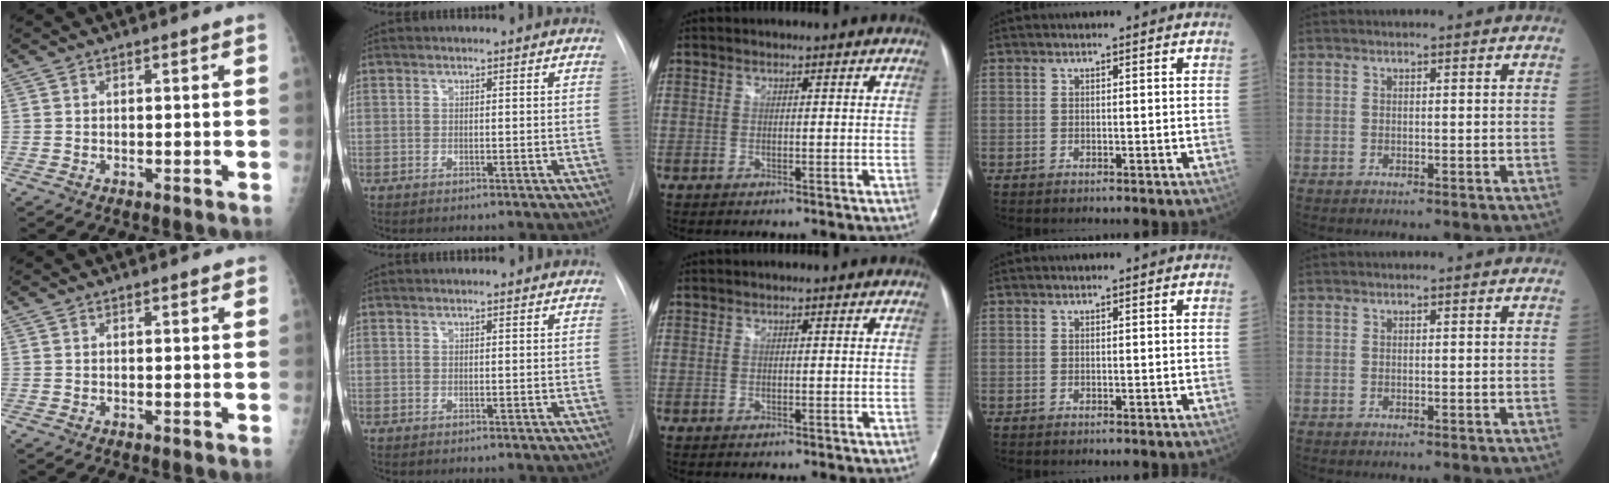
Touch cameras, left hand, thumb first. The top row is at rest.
{"thumb": {"total": 1.0, "force": [0.7, 0.4, 0.6], "torque": [-0.007, -0.001, 0.006]}, "index": {"total": 1.0, "force": [0.8, 0.1, 0.4], "torque": [-0.010, 0.012, 0.014]}}